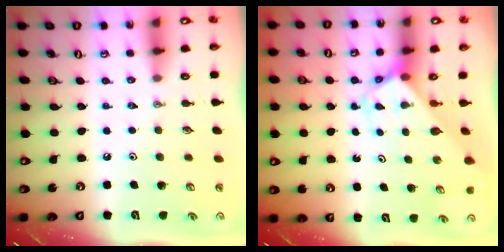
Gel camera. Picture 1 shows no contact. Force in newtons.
{"total": 2.9, "press": 2.9, "slide": 0.2}